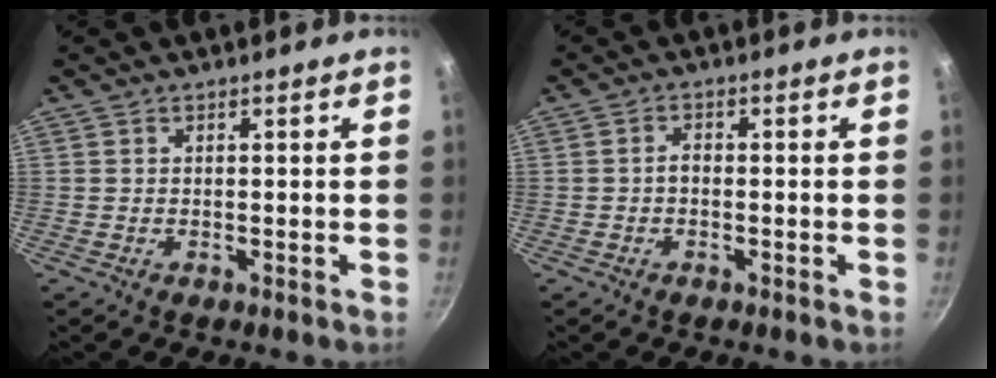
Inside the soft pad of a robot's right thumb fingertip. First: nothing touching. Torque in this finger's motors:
{"motor_torque": [0.52, 0.42, 0.43, -0.04, 0.01]}